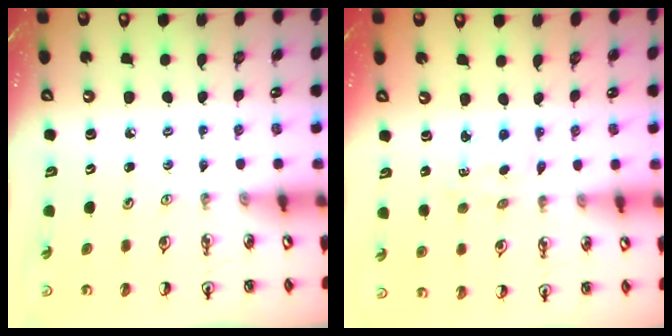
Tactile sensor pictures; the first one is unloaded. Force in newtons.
{"total": 1.5, "press": 1.5, "slide": 0.3}